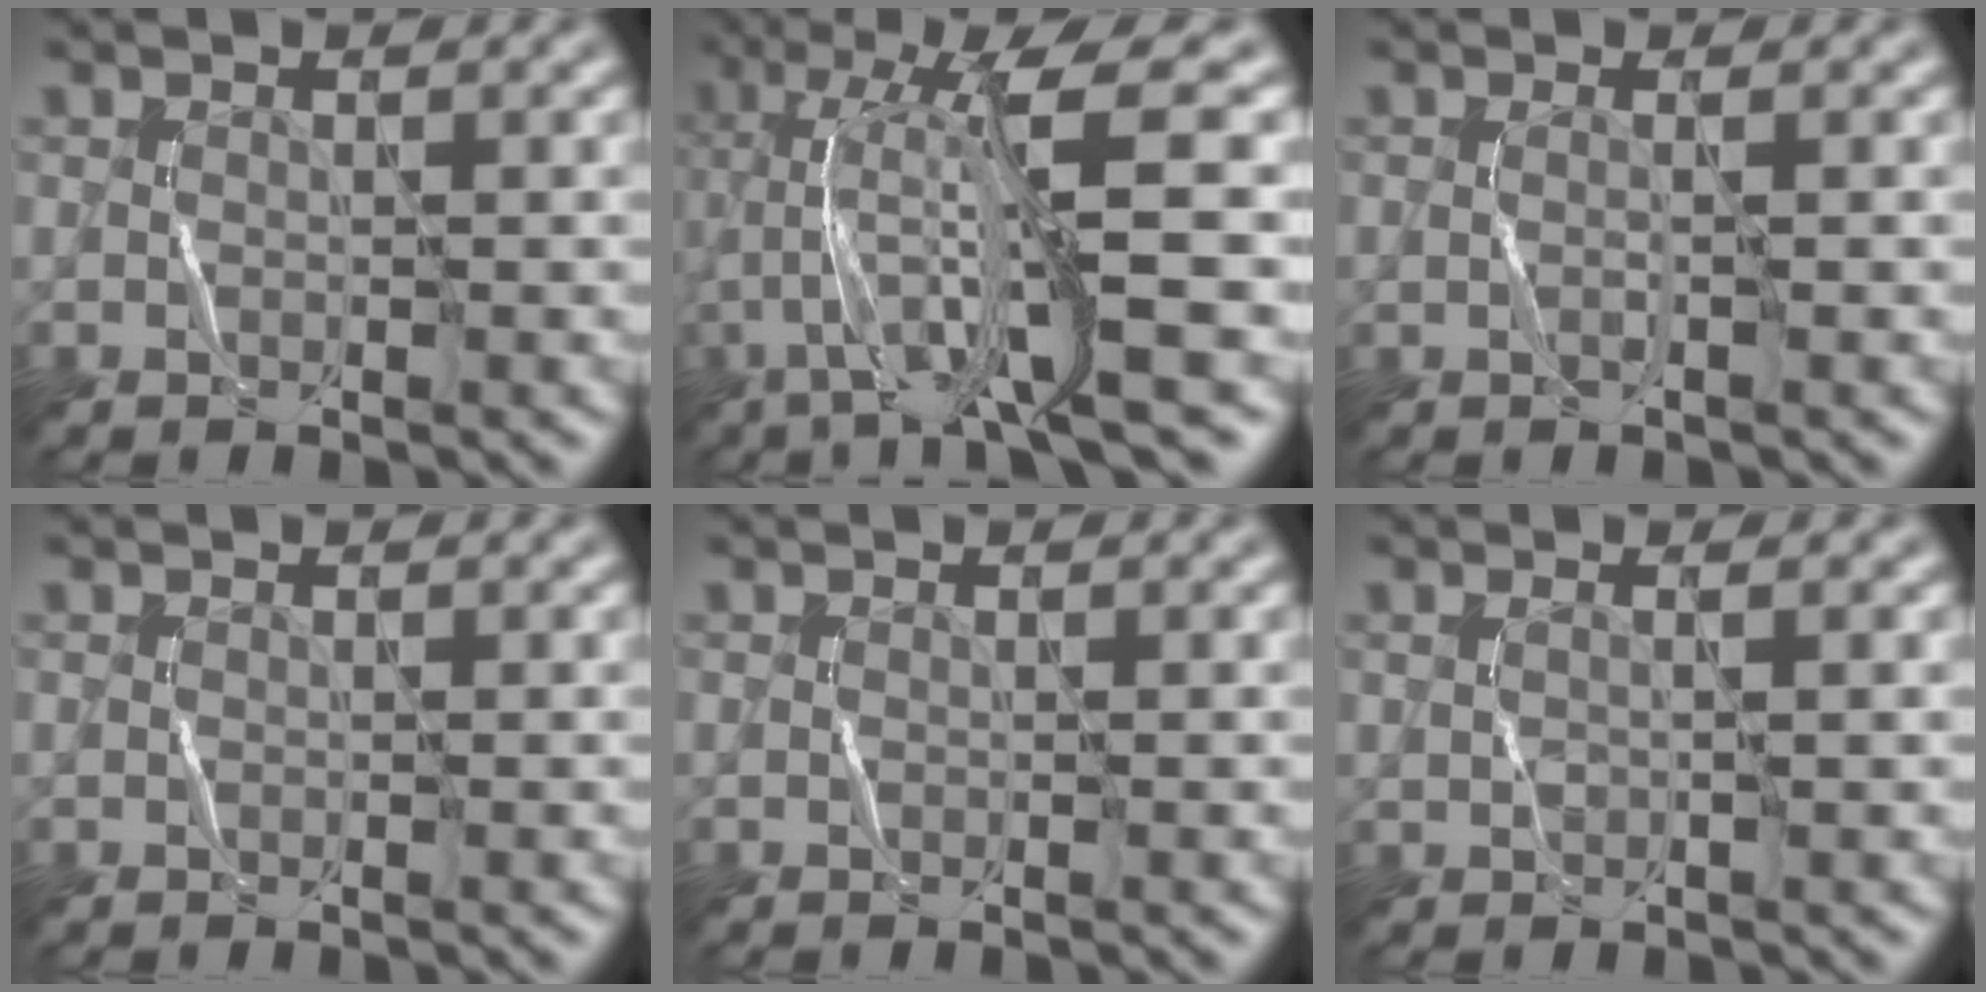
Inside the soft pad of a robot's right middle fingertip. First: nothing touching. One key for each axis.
{"total": 9.4, "fx": -2.2, "fy": 1.1, "fz": 9.0, "tx": -0.142, "ty": 0.021, "tz": -0.033}
{"total": 1.3, "fx": 0.4, "fy": 0.7, "fz": 1.1, "tx": -0.001, "ty": -0.005, "tz": -0.013}
{"total": 0.0}
{"total": 0.0}
{"total": 0.7, "fx": 0.5, "fy": 0.2, "fz": 0.5, "tx": -0.010, "ty": -0.003, "tz": 0.005}